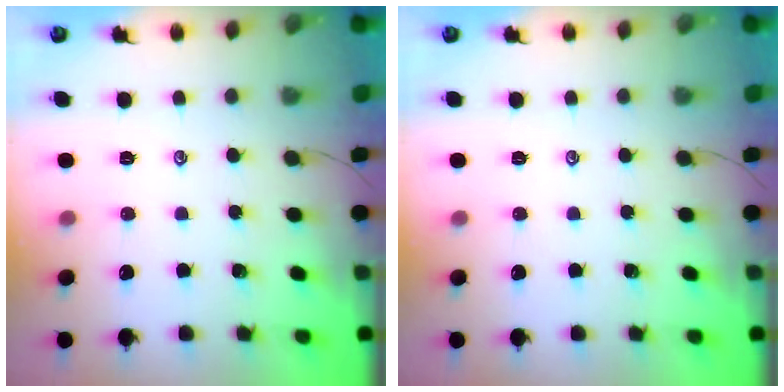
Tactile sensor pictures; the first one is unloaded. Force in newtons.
{"total": 0.0}